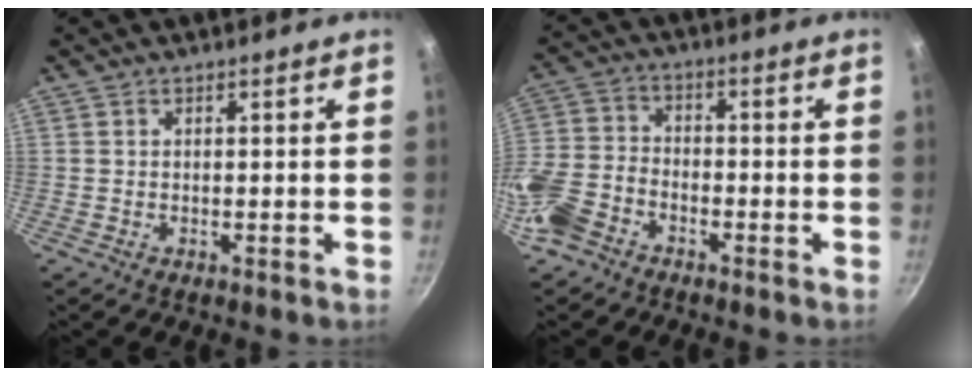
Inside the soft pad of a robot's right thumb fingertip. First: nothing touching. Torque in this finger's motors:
{"motor_torque": [-0.11, 0.03, 0.68, -0.20, 0.17]}